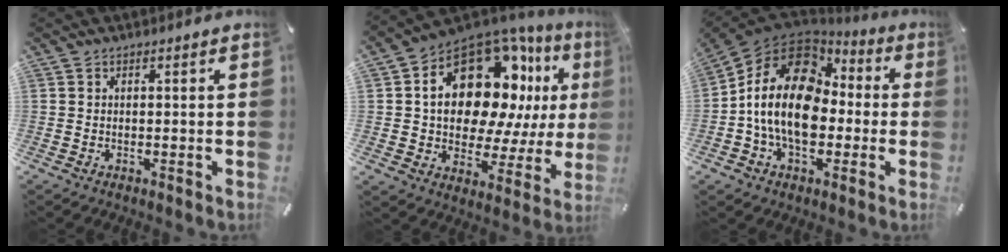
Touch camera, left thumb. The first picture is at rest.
{"total": 22.0, "force": [7.3, 13.9, 15.4], "torque": [-0.256, -0.050, 0.125]}
{"total": 18.8, "force": [-1.8, 13.8, 12.6], "torque": [-0.263, 0.025, -0.033]}